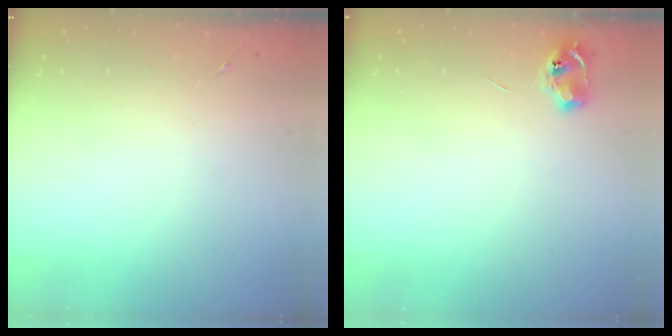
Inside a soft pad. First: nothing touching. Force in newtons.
{"total": 6.0, "press": 6.0, "slide": 0.7}